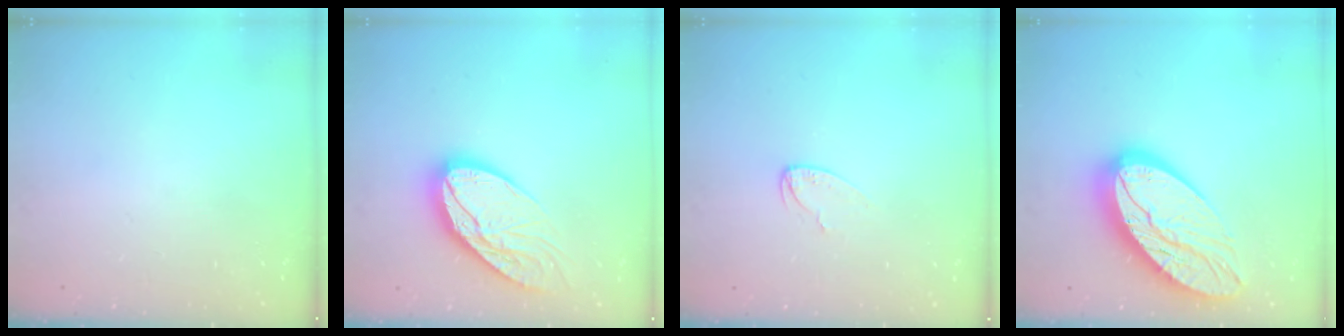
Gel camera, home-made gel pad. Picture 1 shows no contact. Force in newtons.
{"total": 16.7, "press": 16.7, "slide": 1.2}
{"total": 4.0, "press": 4.0, "slide": 0.3}
{"total": 22.8, "press": 22.7, "slide": 1.6}